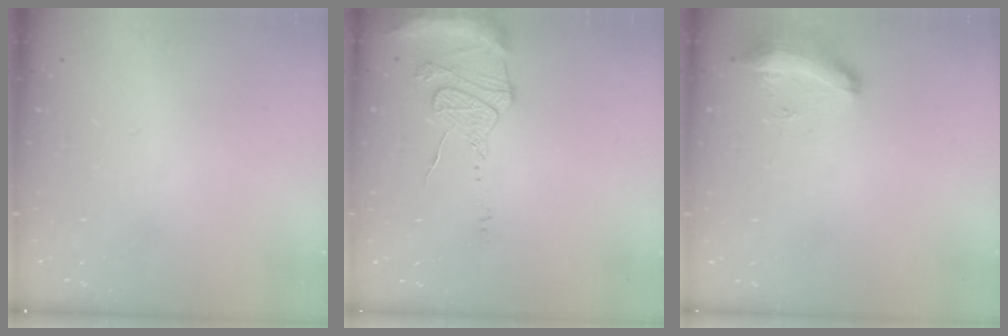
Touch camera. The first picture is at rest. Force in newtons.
{"total": 12.5, "press": 12.4, "slide": 1.1}
{"total": 8.8, "press": 8.8, "slide": 0.7}